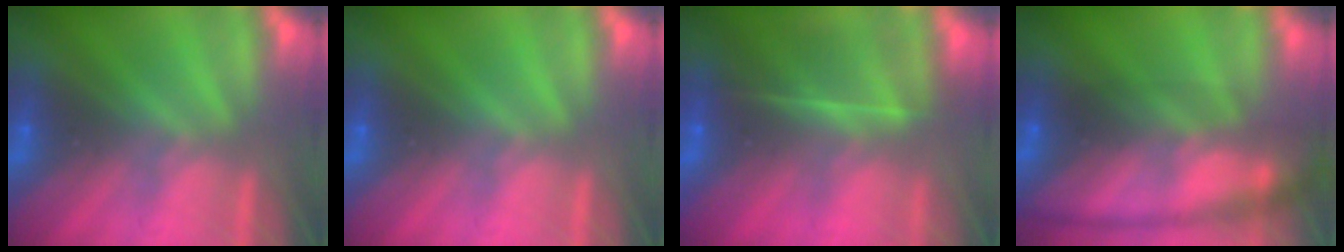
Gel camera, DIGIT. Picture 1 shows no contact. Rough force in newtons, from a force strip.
{"total": 0.0}
{"total": 5.6}
{"total": 5.8}